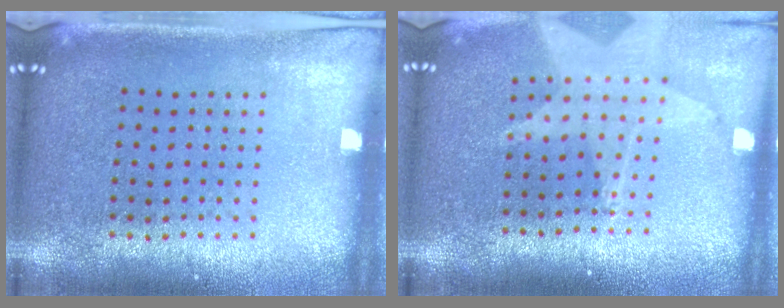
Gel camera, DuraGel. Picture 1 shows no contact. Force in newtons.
{"total": 1.7, "press": 1.5, "slide": 0.7}